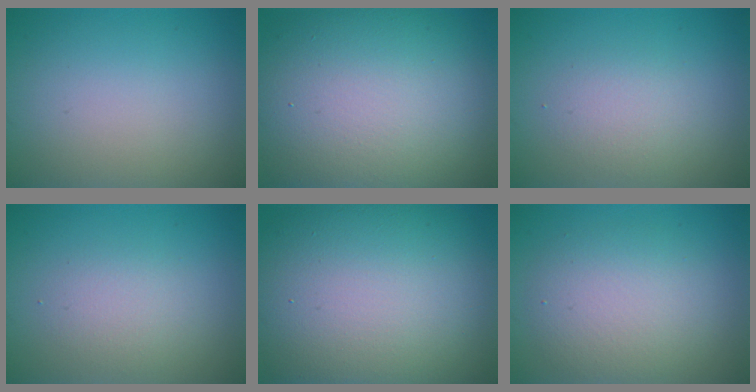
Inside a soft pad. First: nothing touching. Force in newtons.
{"total": 15.1, "press": 15.1, "slide": 1.3}
{"total": 2.1, "press": 2.1, "slide": 0.2}
{"total": 2.1, "press": 2.1, "slide": 0.2}
{"total": 16.0, "press": 15.9, "slide": 1.3}
{"total": 4.7, "press": 4.7, "slide": 0.4}